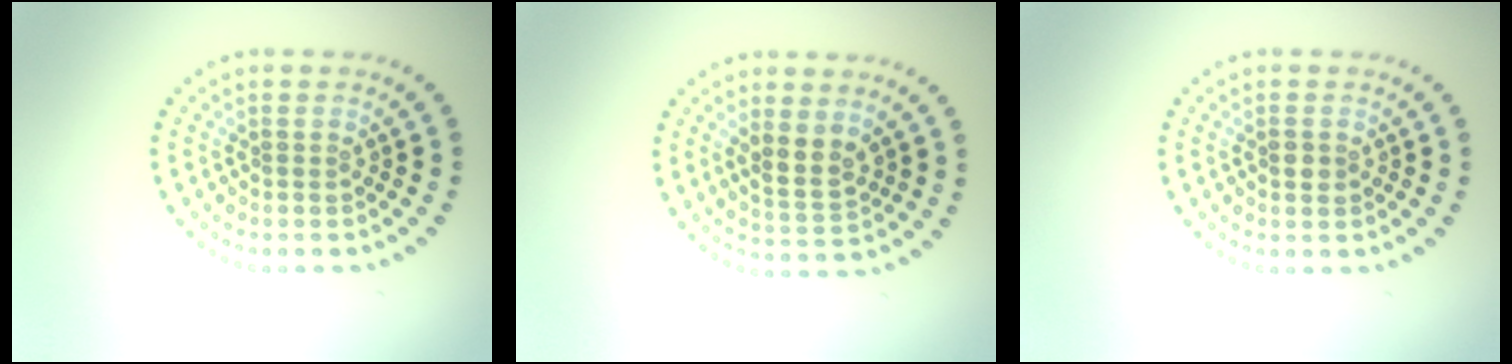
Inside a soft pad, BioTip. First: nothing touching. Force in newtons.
{"total": 2.7, "press": 2.5, "slide": 1.0}
{"total": 1.3, "press": 1.3, "slide": 0.0}